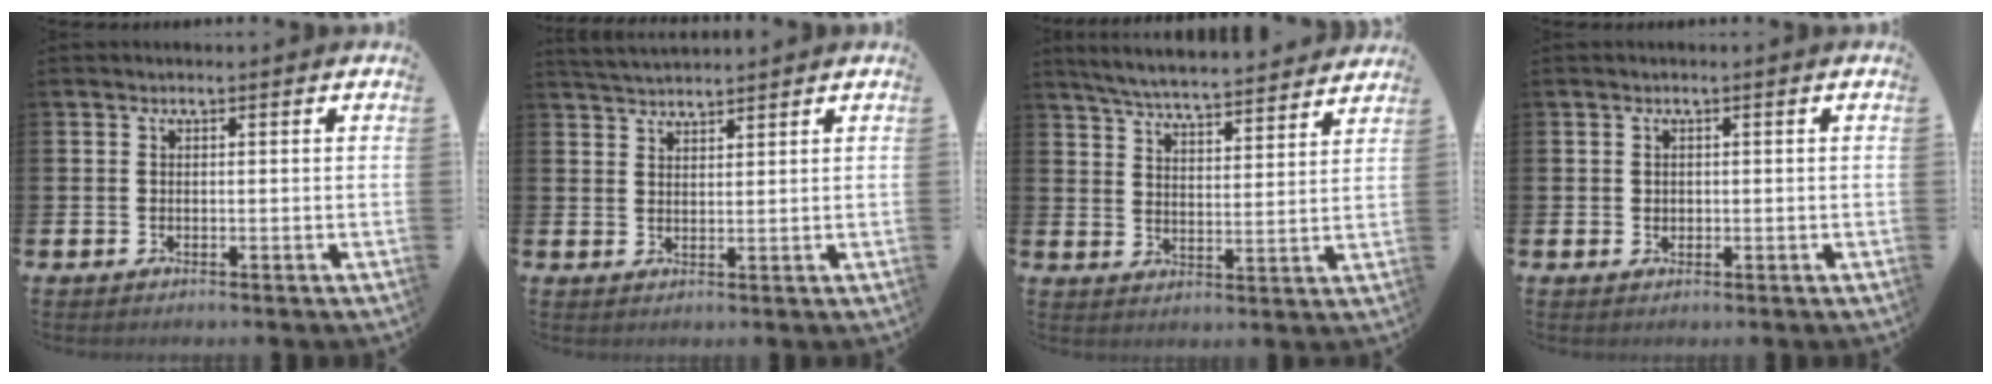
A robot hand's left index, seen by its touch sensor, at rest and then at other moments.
{"total": 3.2, "force": [3.2, 0.3, 0.2], "torque": [-0.007, -0.014, 0.059]}
{"total": 6.1, "force": [6.0, 0.2, 1.1], "torque": [-0.036, -0.046, 0.102]}
{"total": 0.9, "force": [0.5, 0.7, 0.2], "torque": [0.010, 0.000, 0.004]}